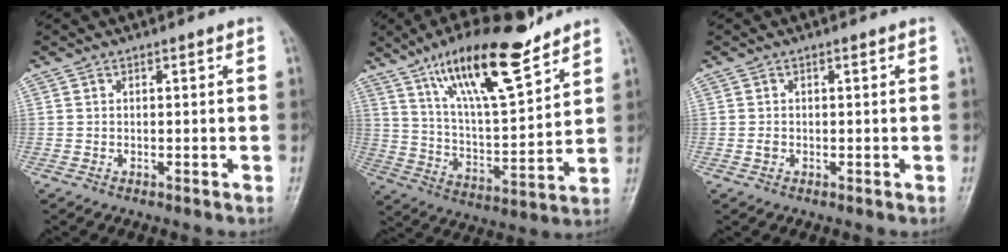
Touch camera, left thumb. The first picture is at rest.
{"total": 18.6, "force": [12.8, 4.9, 12.6], "torque": [-0.192, -0.065, 0.230]}
{"total": 0.9, "force": [-0.1, 0.7, 0.6], "torque": [-0.007, 0.001, 0.000]}